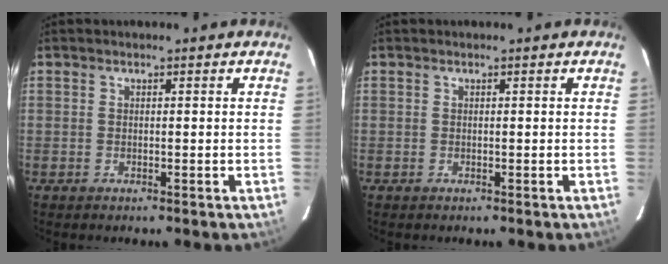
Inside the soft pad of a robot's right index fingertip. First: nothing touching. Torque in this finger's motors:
{"motor_torque": [0.36, 0.12, -0.02, 0.01]}